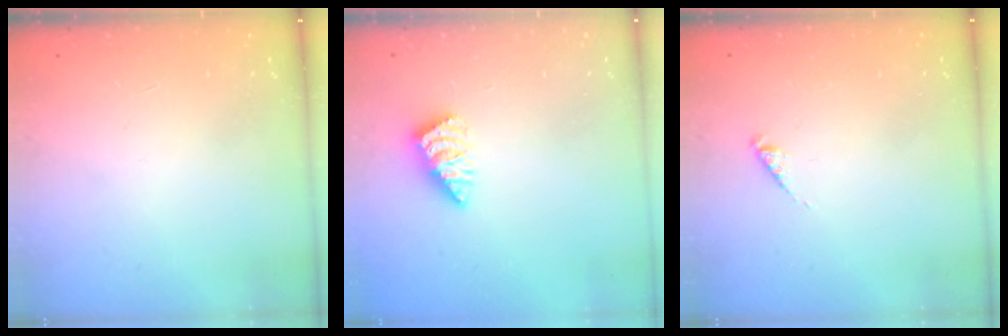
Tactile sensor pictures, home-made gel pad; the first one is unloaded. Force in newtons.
{"total": 2.8, "press": 2.7, "slide": 0.5}
{"total": 2.3, "press": 2.3, "slide": 0.4}